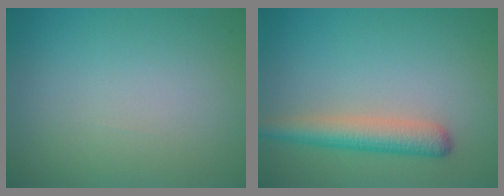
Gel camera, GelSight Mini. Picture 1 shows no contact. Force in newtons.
{"total": 3.7, "press": 3.7, "slide": 0.1}